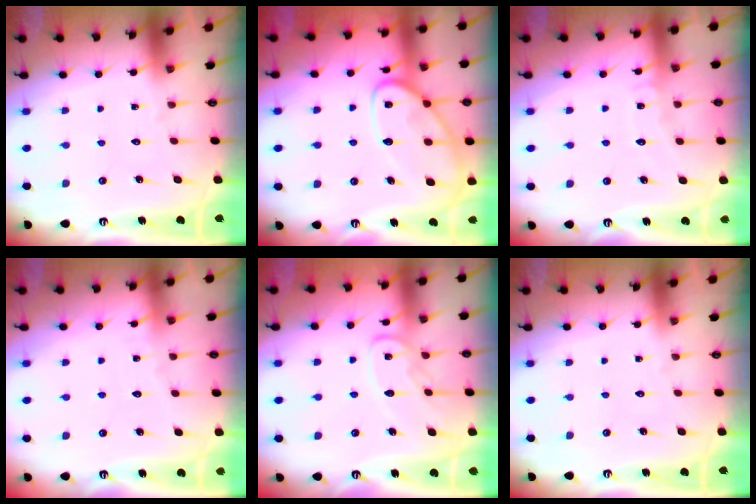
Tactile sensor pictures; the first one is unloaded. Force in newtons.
{"total": 14.5, "press": 14.4, "slide": 1.0}
{"total": 5.0, "press": 5.0, "slide": 0.6}
{"total": 2.5, "press": 2.5, "slide": 0.3}
{"total": 10.5, "press": 10.4, "slide": 0.9}
{"total": 0.0}